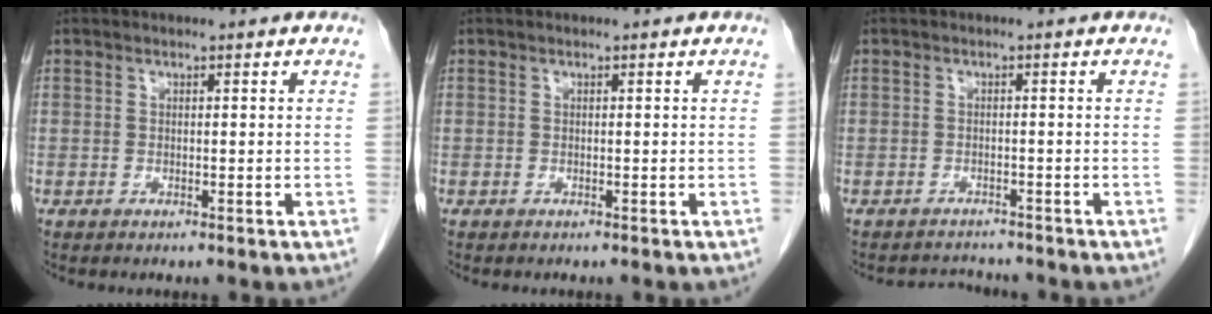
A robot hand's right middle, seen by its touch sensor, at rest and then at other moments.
{"total": 0.0}
{"total": 2.5, "force": [-2.4, 0.5, -0.7], "torque": [0.009, -0.008, -0.037]}